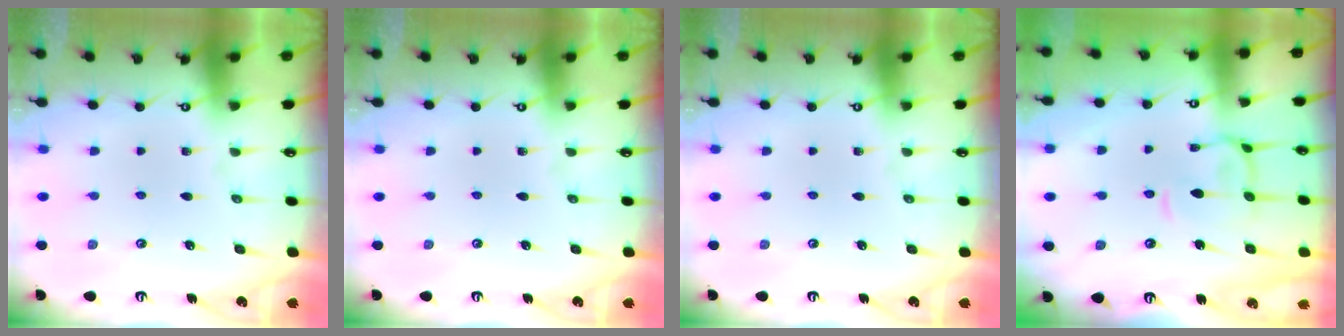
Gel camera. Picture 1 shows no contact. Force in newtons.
{"total": 0.0}
{"total": 0.0}
{"total": 3.1, "press": 3.0, "slide": 0.9}